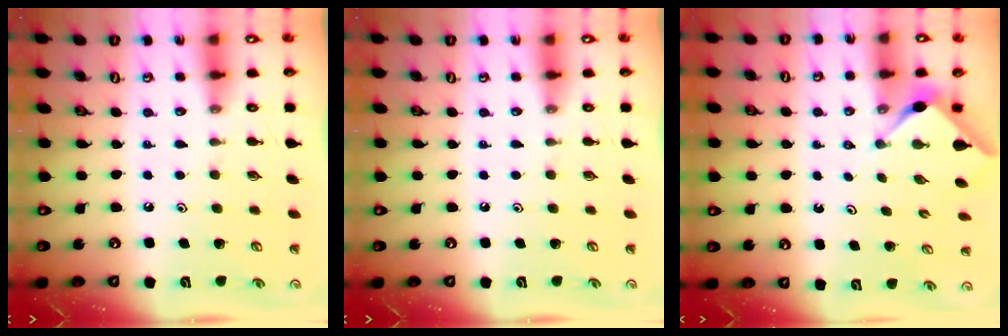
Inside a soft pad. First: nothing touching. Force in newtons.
{"total": 0.0}
{"total": 2.9, "press": 2.9, "slide": 0.3}